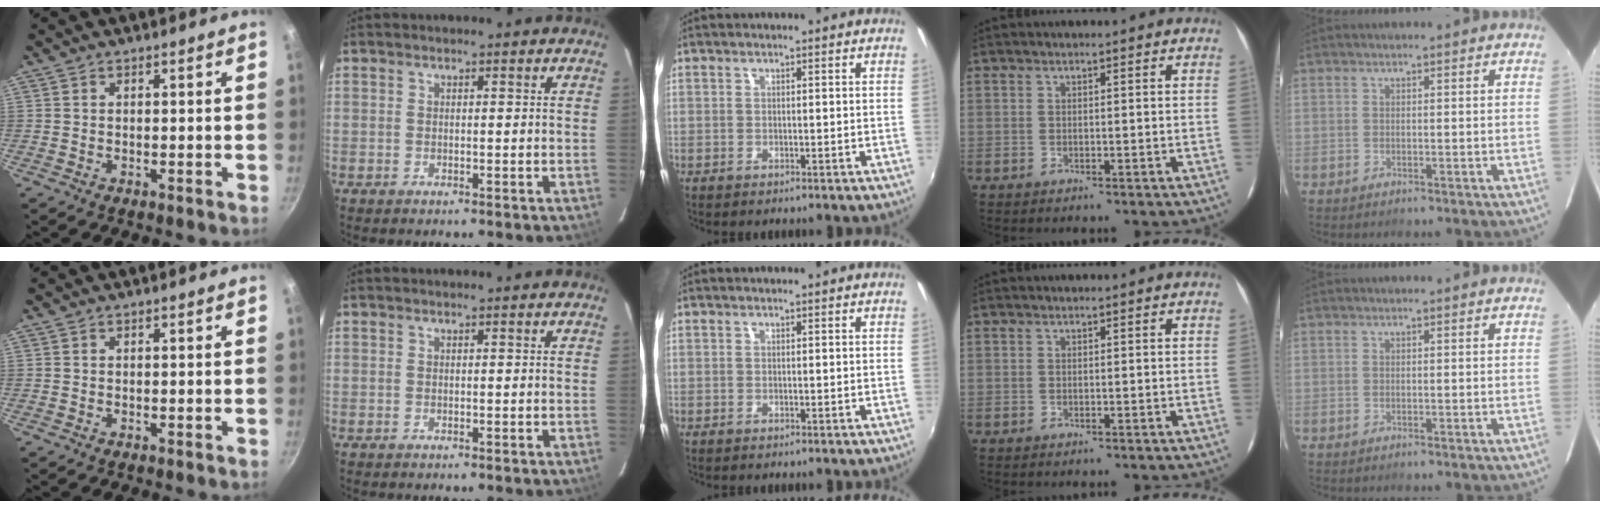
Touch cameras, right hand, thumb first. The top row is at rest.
{}